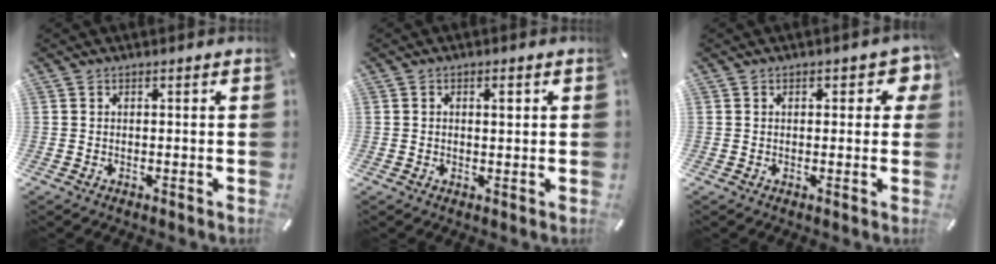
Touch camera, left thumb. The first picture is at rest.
{"total": 2.1, "force": [0.6, 1.1, 1.7], "torque": [-0.019, -0.001, 0.005]}
{"total": 4.1, "force": [1.4, 2.3, 3.2], "torque": [-0.034, -0.002, 0.016]}